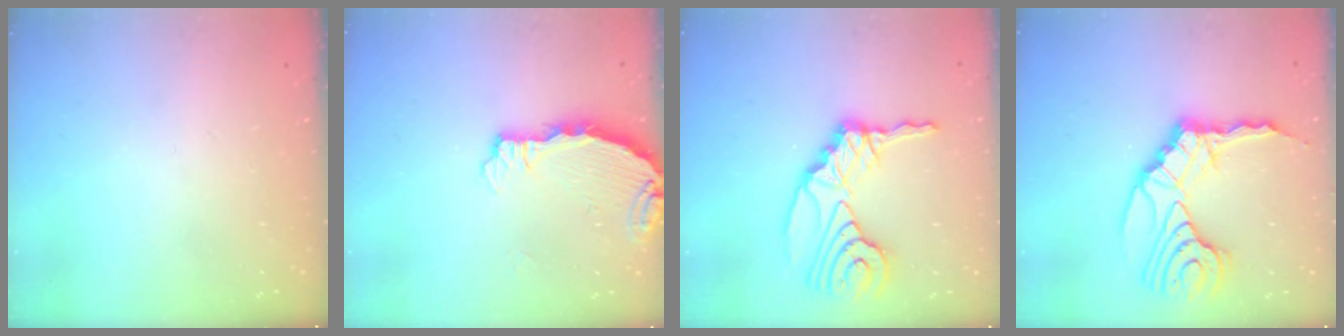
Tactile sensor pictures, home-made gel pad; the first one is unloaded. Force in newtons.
{"total": 3.7, "press": 3.7, "slide": 0.4}
{"total": 15.6, "press": 15.4, "slide": 2.1}
{"total": 15.4, "press": 15.2, "slide": 2.1}